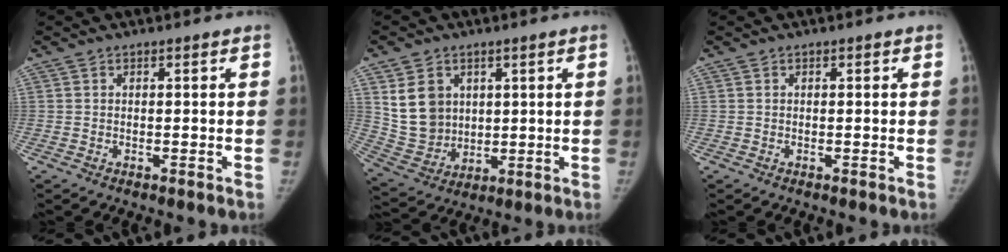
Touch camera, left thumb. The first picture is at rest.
{"total": 10.8, "force": [3.6, 8.7, 5.3], "torque": [-0.070, -0.021, 0.089]}
{"total": 0.0}